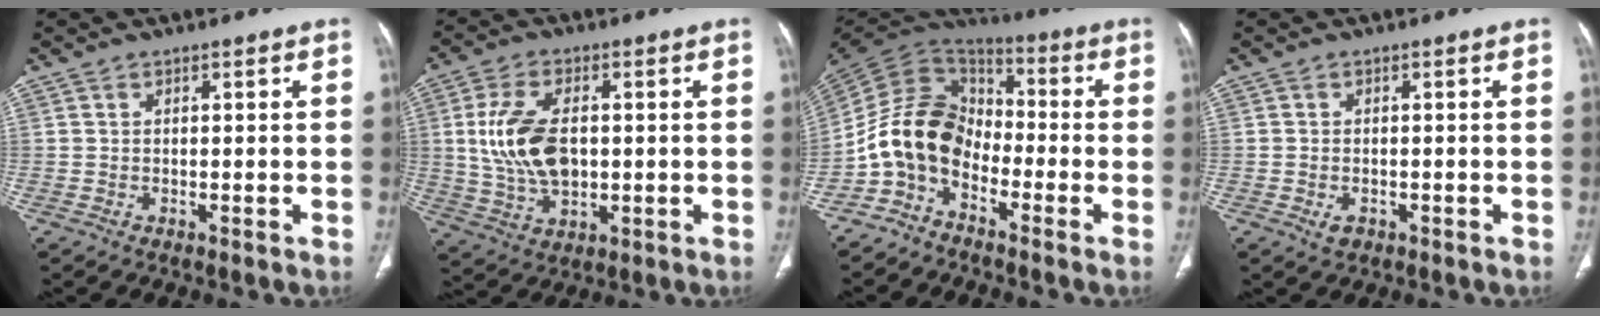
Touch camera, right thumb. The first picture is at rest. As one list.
[{"total": 12.4, "force": [0.9, 7.3, 10.0], "torque": [-0.195, -0.001, 0.025]}, {"total": 12.8, "force": [-5.3, 8.9, 7.5], "torque": [-0.131, 0.071, -0.121]}, {"total": 2.0, "force": [-0.9, 1.4, 1.2], "torque": [-0.019, 0.004, -0.008]}]